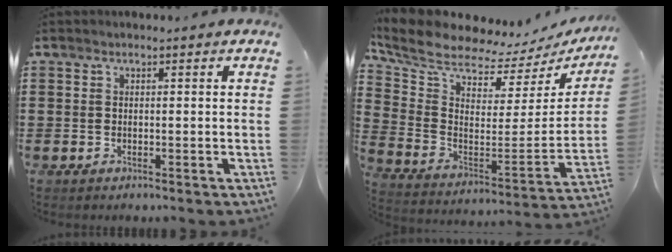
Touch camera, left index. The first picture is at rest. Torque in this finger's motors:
{"motor_torque": [2.14, 0.00, 0.79, 0.11]}